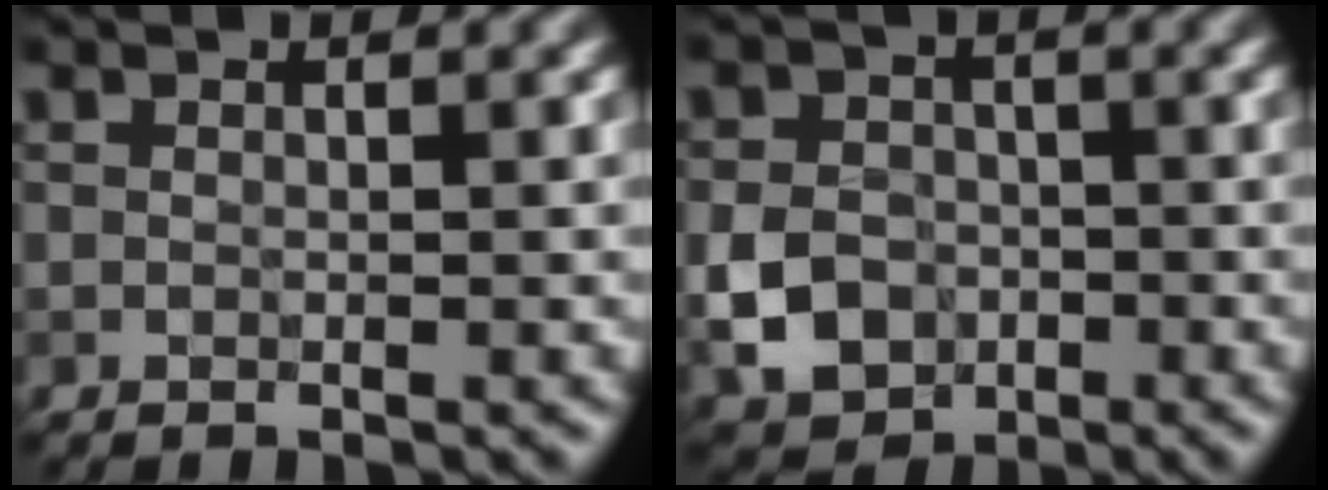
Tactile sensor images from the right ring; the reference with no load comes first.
{"total": 4.6, "force": [-1.4, 3.8, 2.2], "torque": [-0.043, -0.002, -0.033]}